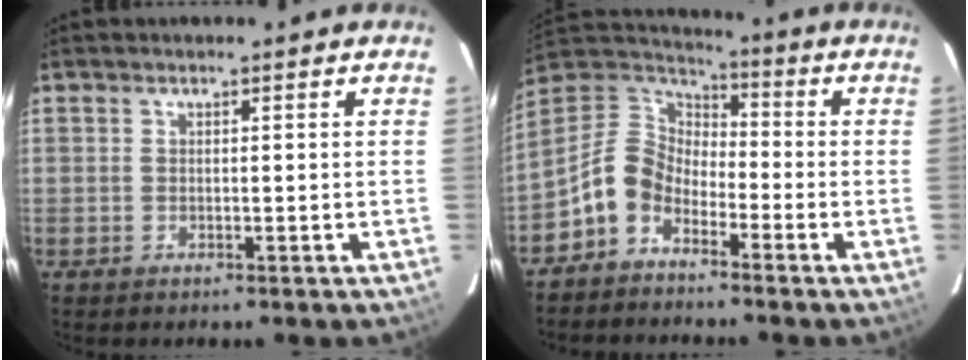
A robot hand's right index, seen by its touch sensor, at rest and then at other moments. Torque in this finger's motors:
{"motor_torque": [0.79, -0.20, 0.50, 0.00]}